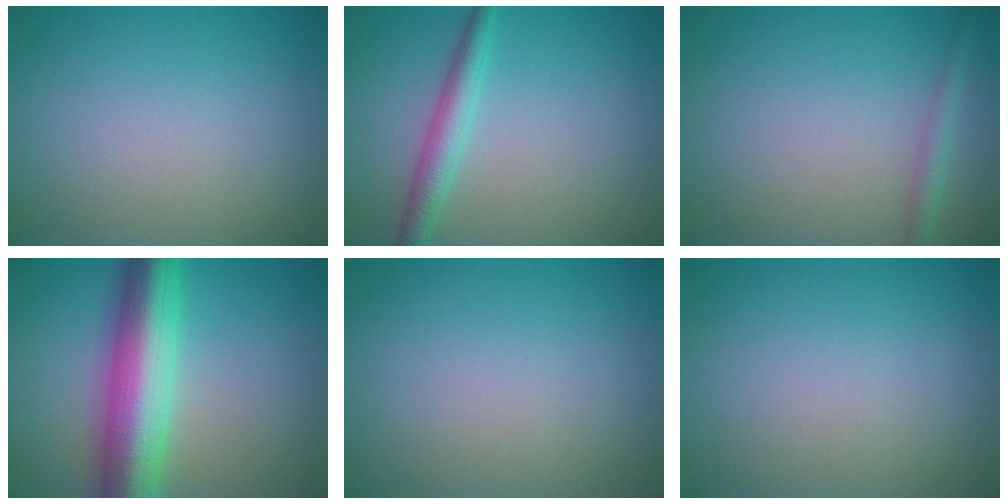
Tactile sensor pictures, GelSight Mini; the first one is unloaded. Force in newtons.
{"total": 2.9, "press": 2.9, "slide": 0.0}
{"total": 1.8, "press": 1.8, "slide": 0.1}
{"total": 10.1, "press": 10.1, "slide": 0.1}
{"total": 0.0}
{"total": 0.0}